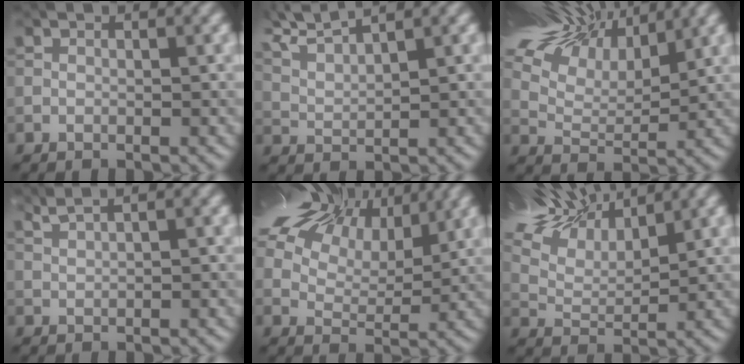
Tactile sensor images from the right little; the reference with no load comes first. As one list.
[{"total": 3.8, "force": [3.5, -0.1, 1.4], "torque": [-0.059, 0.004, 0.089]}, {"total": 10.7, "force": [7.9, 4.0, 6.0], "torque": [-0.159, 0.027, 0.142]}, {"total": 1.8, "force": [1.6, -0.2, 0.9], "torque": [-0.027, 0.003, 0.042]}, {"total": 15.7, "force": [9.6, 8.6, 8.9], "torque": [-0.198, 0.050, 0.182]}, {"total": 8.9, "force": [7.4, 2.4, 4.3], "torque": [-0.127, 0.020, 0.144]}]